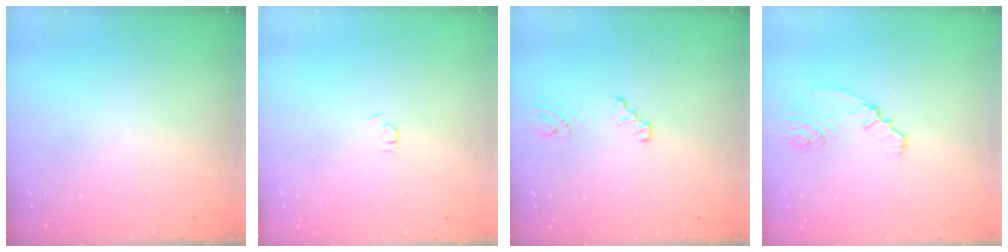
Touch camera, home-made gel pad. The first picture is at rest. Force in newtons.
{"total": 1.5, "press": 1.5, "slide": 0.2}
{"total": 3.6, "press": 3.2, "slide": 1.7}
{"total": 2.3, "press": 2.2, "slide": 0.5}